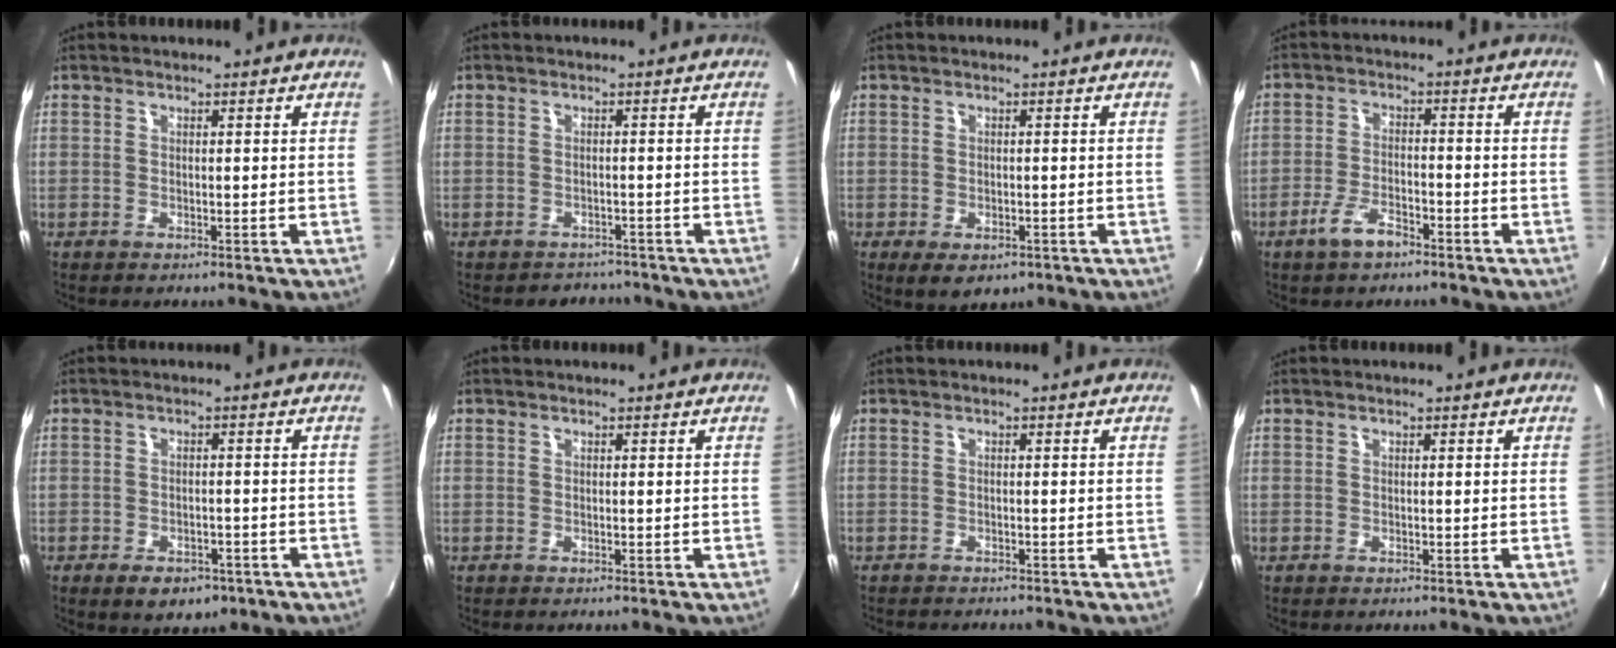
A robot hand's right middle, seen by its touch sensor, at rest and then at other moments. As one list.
[{"total": 3.0, "force": [-2.7, 1.3, -0.2], "torque": [-0.004, -0.002, -0.041]}, {"total": 4.2, "force": [-1.6, 2.5, 3.1], "torque": [-0.057, -0.020, -0.020]}, {"total": 5.1, "force": [-3.4, 1.6, 3.4], "torque": [-0.077, -0.004, -0.064]}, {"total": 5.9, "force": [-3.5, 3.3, 3.4], "torque": [-0.071, -0.009, -0.045]}, {"total": 0.6, "force": [0.4, -0.3, 0.0], "torque": [0.001, 0.000, 0.006]}, {"total": 2.0, "force": [-1.8, 0.1, 0.7], "torque": [-0.021, -0.014, -0.031]}, {"total": 0.0}]